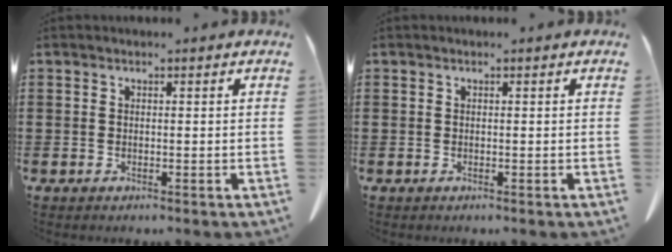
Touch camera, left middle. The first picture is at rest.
{"total": 0.0}